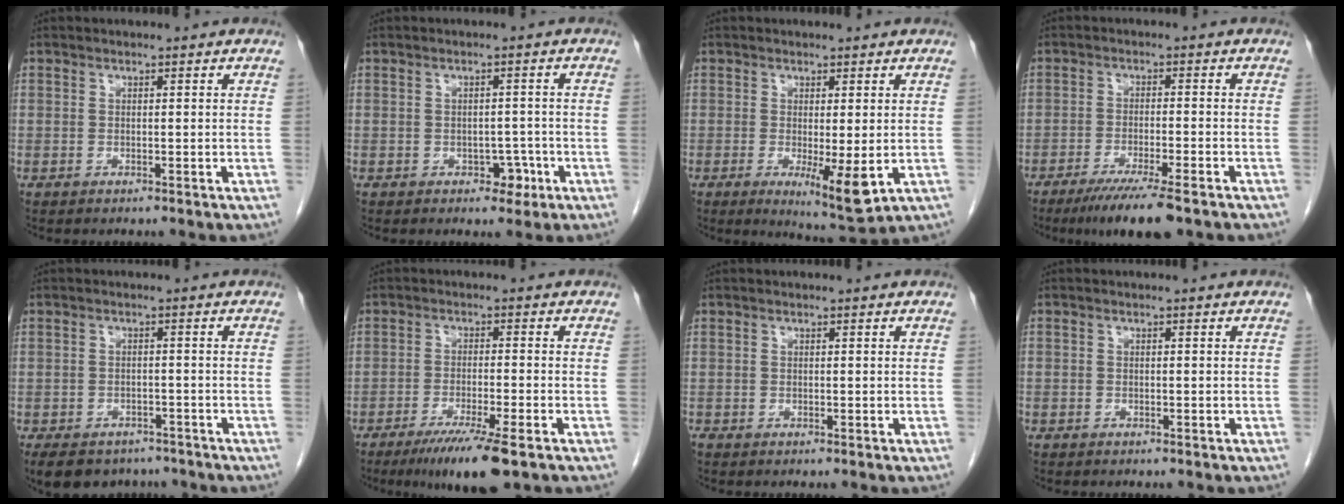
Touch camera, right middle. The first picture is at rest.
{"total": 2.8, "force": [-1.3, 1.9, 1.6], "torque": [-0.015, 0.005, -0.011]}
{"total": 6.7, "force": [-1.4, 1.2, 6.4], "torque": [-0.097, -0.020, -0.014]}
{"total": 8.9, "force": [-6.4, 0.5, 6.1], "torque": [-0.092, -0.019, -0.101]}
{"total": 12.8, "force": [-9.6, 7.1, 4.5], "torque": [-0.101, -0.005, -0.120]}
{"total": 9.0, "force": [-6.0, 0.4, 6.8], "torque": [-0.110, -0.021, -0.095]}
{"total": 0.5, "force": [-0.4, 0.3, 0.1], "torque": [-0.008, 0.000, -0.010]}
{"total": 1.1, "force": [-0.8, 0.8, 0.1], "torque": [-0.012, 0.003, -0.014]}